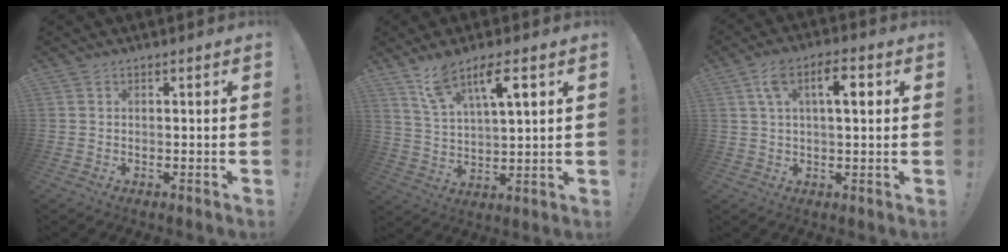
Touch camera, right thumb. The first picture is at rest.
{"total": 10.7, "force": [5.9, 3.6, 8.1], "torque": [-0.137, -0.014, 0.103]}
{"total": 8.9, "force": [2.3, 3.6, 7.8], "torque": [-0.120, 0.008, 0.035]}